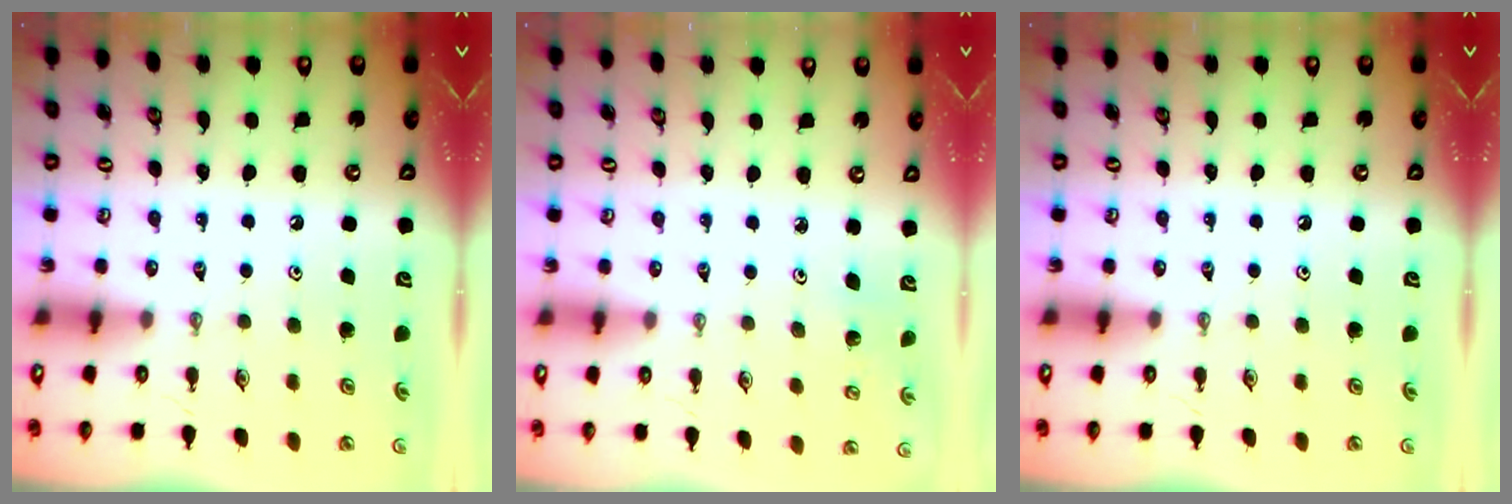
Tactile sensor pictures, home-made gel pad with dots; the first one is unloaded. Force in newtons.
{"total": 1.0, "press": 1.0, "slide": 0.1}
{"total": 0.0}